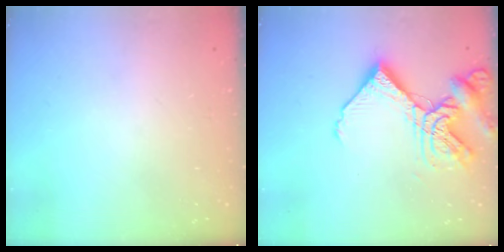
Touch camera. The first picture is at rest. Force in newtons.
{"total": 14.7, "press": 14.6, "slide": 1.8}